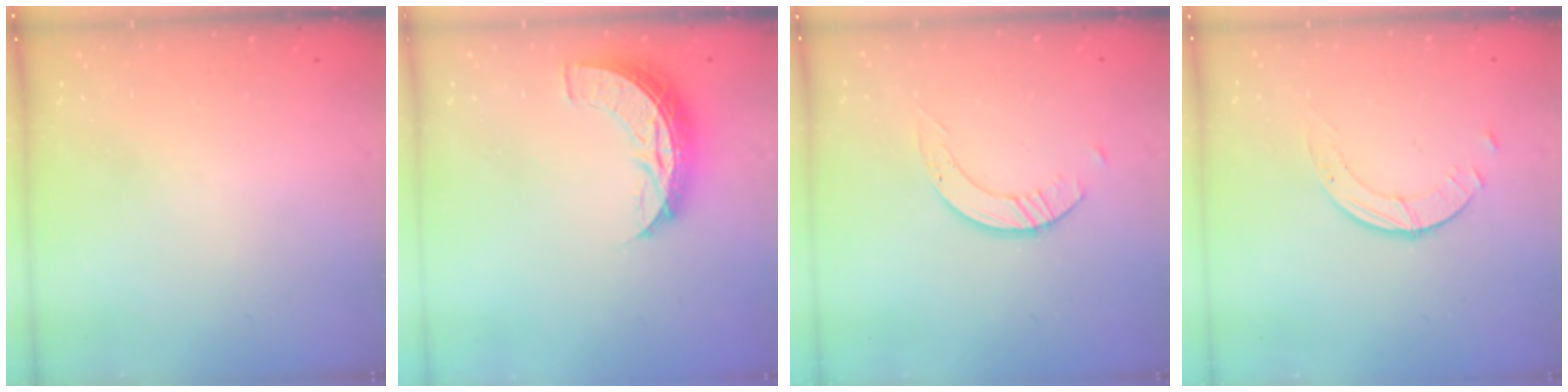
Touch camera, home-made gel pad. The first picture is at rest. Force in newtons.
{"total": 8.3, "press": 8.3, "slide": 0.4}
{"total": 2.6, "press": 2.5, "slide": 0.3}
{"total": 1.8, "press": 1.8, "slide": 0.2}